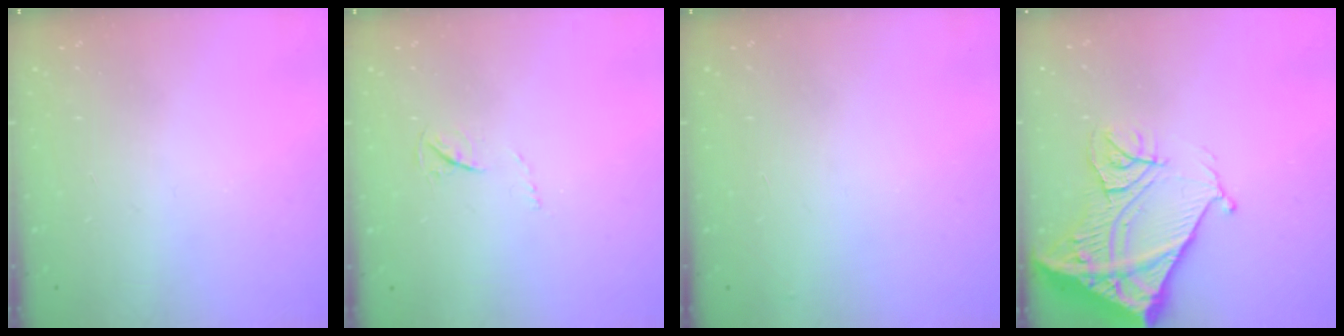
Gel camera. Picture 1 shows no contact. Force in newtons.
{"total": 3.3, "press": 3.2, "slide": 0.5}
{"total": 2.9, "press": 2.9, "slide": 0.1}
{"total": 17.6, "press": 17.4, "slide": 2.1}